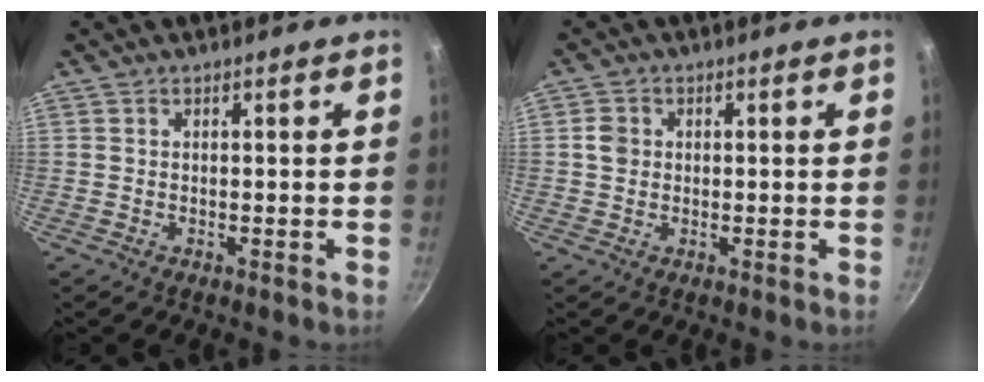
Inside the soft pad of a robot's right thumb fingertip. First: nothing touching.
{"total": 2.6, "force": [0.2, 2.3, 1.2], "torque": [-0.012, 0.006, -0.001]}